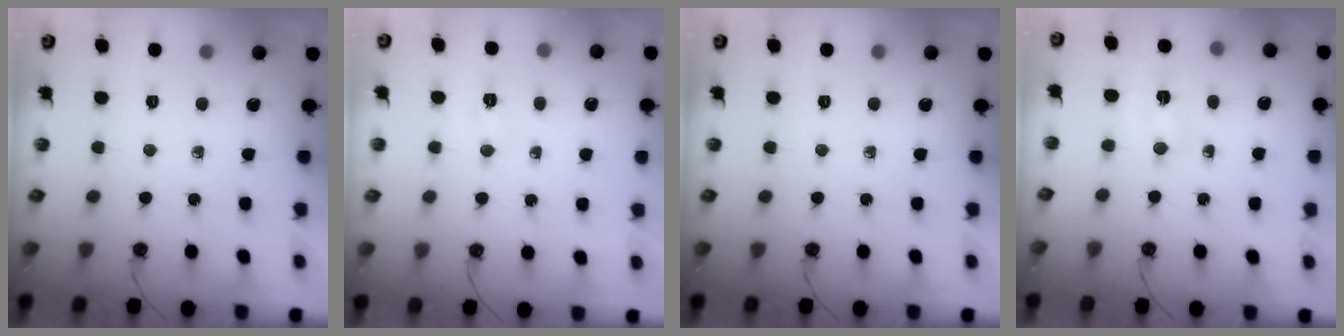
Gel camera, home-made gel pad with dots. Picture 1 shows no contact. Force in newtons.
{"total": 3.9, "press": 3.9, "slide": 0.5}
{"total": 0.0}
{"total": 2.0, "press": 1.5, "slide": 1.3}